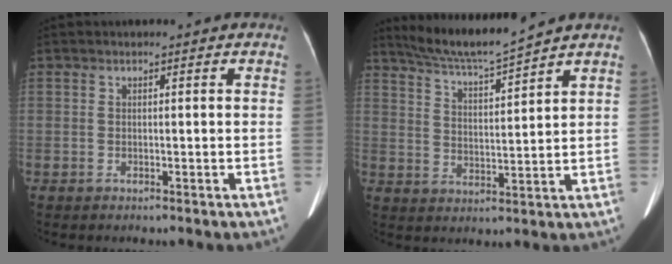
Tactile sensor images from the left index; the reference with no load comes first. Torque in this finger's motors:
{"motor_torque": [-0.80, -0.83, -0.44, -0.03]}